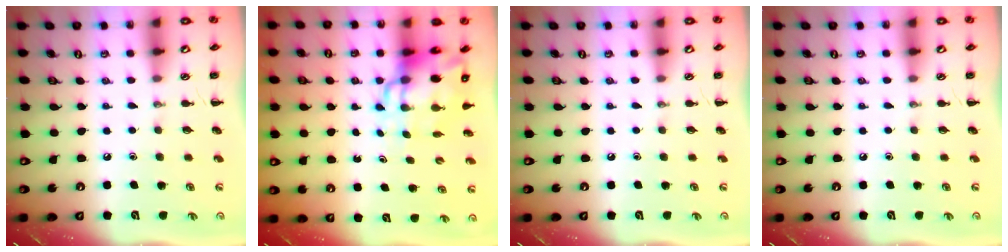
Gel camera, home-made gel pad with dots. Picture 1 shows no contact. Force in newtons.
{"total": 9.3, "press": 9.0, "slide": 2.4}
{"total": 0.0}
{"total": 0.0}